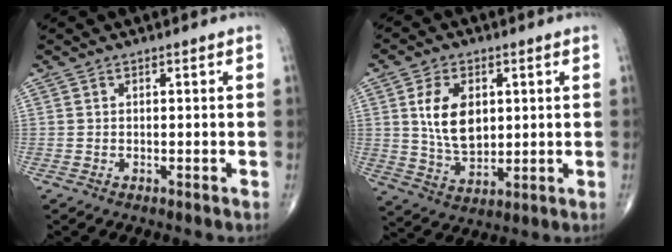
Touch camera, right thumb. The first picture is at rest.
{"total": 10.7, "force": [2.3, 6.7, 8.1], "torque": [-0.131, -0.014, 0.050]}